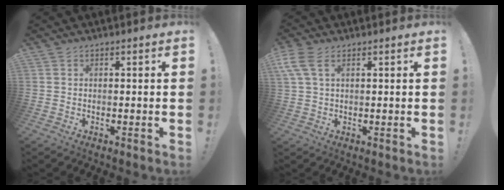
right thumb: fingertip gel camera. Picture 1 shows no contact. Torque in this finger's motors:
{"motor_torque": [0.59, 0.59, 0.18, -0.25, 0.06]}